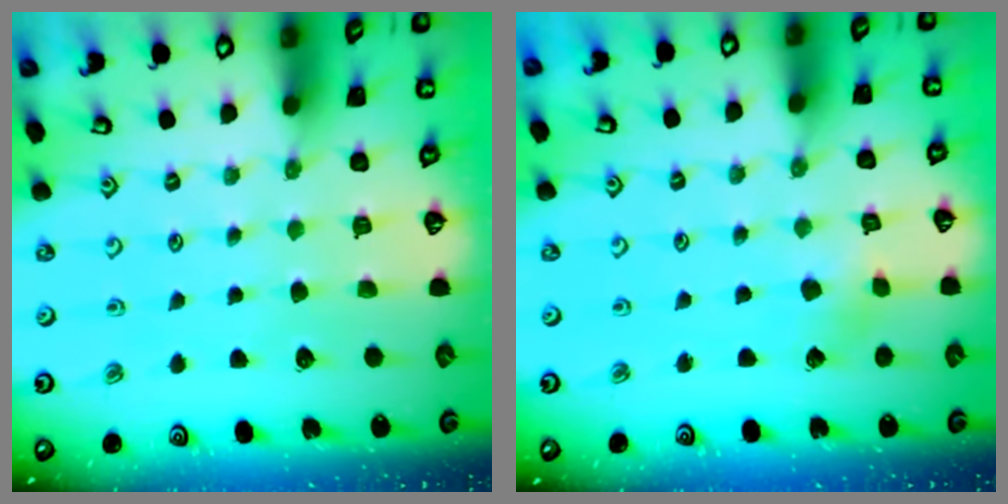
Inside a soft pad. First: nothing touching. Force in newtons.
{"total": 2.7, "press": 2.7, "slide": 0.3}